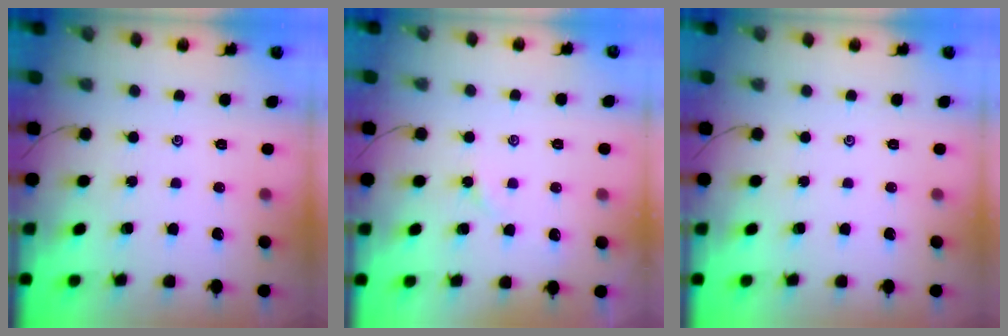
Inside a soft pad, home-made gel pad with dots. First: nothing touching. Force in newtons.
{"total": 1.7, "press": 1.6, "slide": 0.4}
{"total": 0.0}